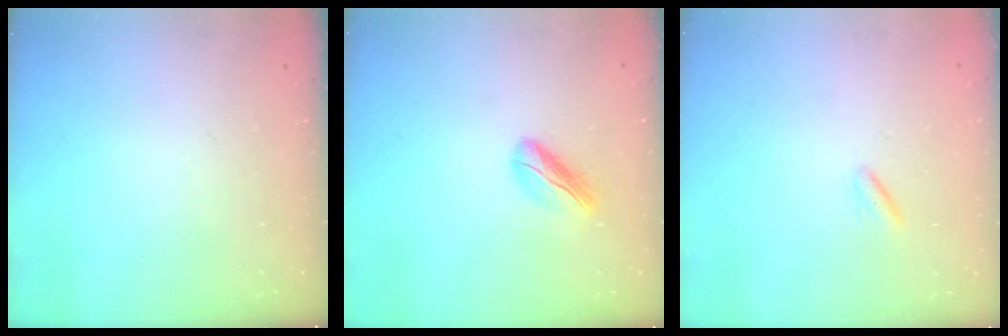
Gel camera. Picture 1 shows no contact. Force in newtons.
{"total": 5.9, "press": 5.7, "slide": 1.3}
{"total": 2.1, "press": 2.0, "slide": 0.8}